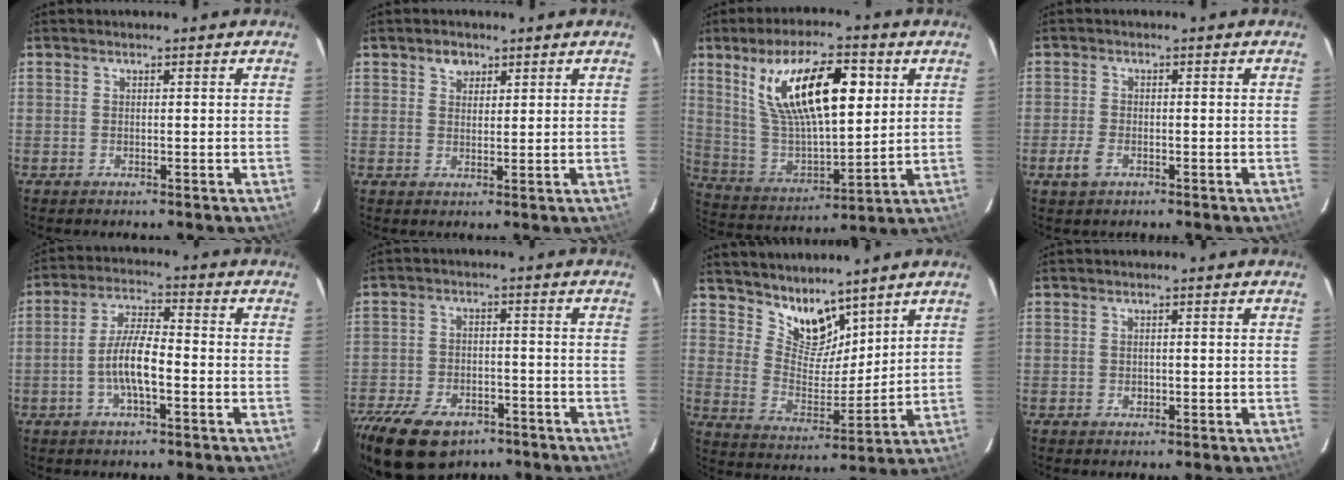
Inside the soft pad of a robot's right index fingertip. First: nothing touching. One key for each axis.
{"total": 2.7, "fx": 1.6, "fy": 2.0, "fz": 0.9, "tx": -0.009, "ty": 0.008, "tz": 0.028}
{"total": 19.5, "fx": 7.4, "fy": 7.4, "fz": 16.4, "tx": -0.291, "ty": 0.009, "tz": 0.148}
{"total": 3.4, "fx": -1.7, "fy": 1.9, "fz": 2.2, "tx": -0.056, "ty": -0.001, "tz": -0.034}
{"total": 7.8, "fx": -2.5, "fy": 1.9, "fz": 7.1, "tx": -0.144, "ty": 0.007, "tz": -0.047}
{"total": 19.5, "fx": -12.7, "fy": 10.9, "fz": 10.0, "tx": -0.241, "ty": -0.025, "tz": -0.201}
{"total": 9.8, "fx": 8.1, "fy": 4.5, "fz": 3.3, "tx": -0.057, "ty": -0.001, "tz": 0.159}
{"total": 1.0, "fx": -0.2, "fy": 0.8, "fz": 0.4, "tx": -0.005, "ty": 0.001, "tz": -0.003}